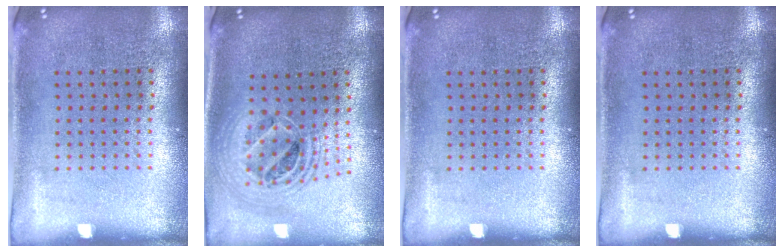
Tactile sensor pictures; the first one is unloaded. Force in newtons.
{"total": 2.1, "press": 1.7, "slide": 1.2}
{"total": 0.0}
{"total": 0.0}